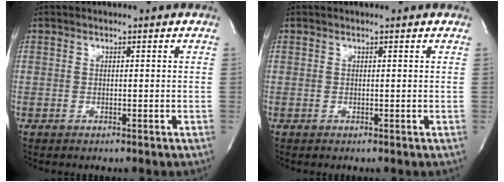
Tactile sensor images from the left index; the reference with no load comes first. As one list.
[{"total": 0.5, "force": [0.5, 0.0, 0.1], "torque": [-0.007, -0.003, 0.005]}]